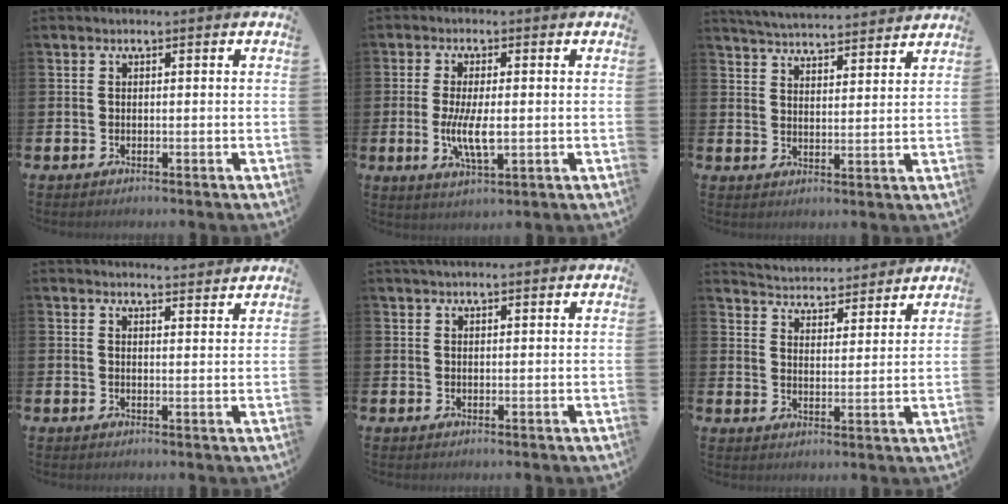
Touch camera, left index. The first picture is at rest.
{"total": 5.8, "force": [-0.3, 2.1, 5.4], "torque": [-0.103, 0.002, -0.007]}
{"total": 5.0, "force": [5.0, 0.1, 0.2], "torque": [-0.027, -0.031, 0.089]}
{"total": 3.1, "force": [3.0, -0.2, -0.2], "torque": [0.006, -0.025, 0.054]}
{"total": 1.5, "force": [1.4, 0.2, 0.6], "torque": [-0.005, -0.001, 0.024]}
{"total": 4.7, "force": [4.6, 0.6, -0.2], "torque": [-0.014, -0.041, 0.079]}